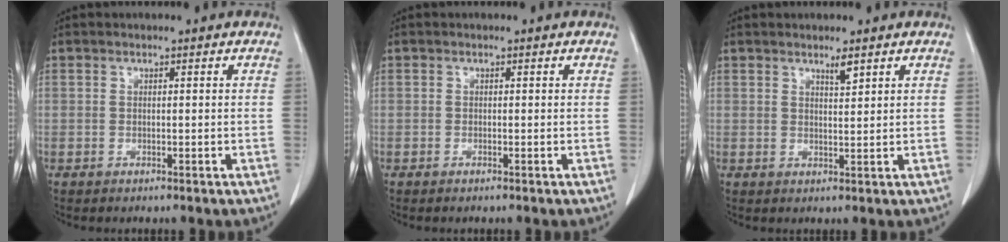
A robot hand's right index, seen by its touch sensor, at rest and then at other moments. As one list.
[{"total": 0.0}, {"total": 1.8, "force": [1.4, 0.1, 1.1], "torque": [-0.022, -0.004, 0.026]}]